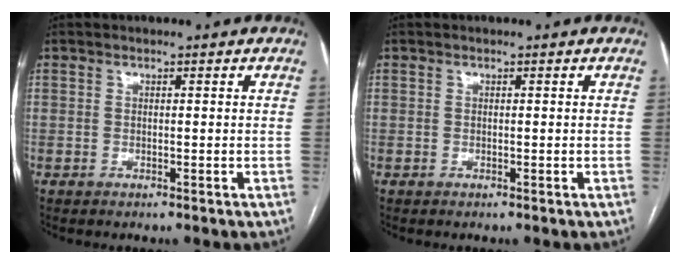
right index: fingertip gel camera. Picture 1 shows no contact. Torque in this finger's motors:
{"motor_torque": [0.00, 0.00, 0.00, 0.01]}